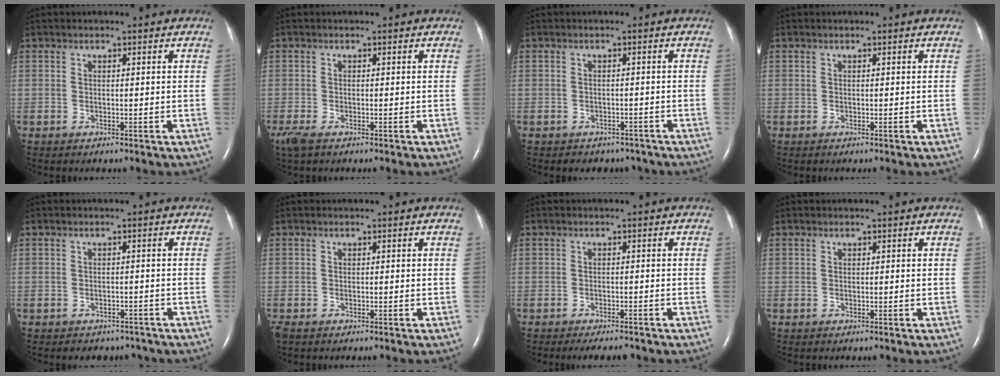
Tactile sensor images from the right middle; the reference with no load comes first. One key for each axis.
{"total": 3.6, "fx": -2.4, "fy": 1.3, "fz": 2.4, "tx": -0.061, "ty": -0.014, "tz": -0.043}
{"total": 4.6, "fx": -3.9, "fy": 2.4, "fz": 0.4, "tx": -0.005, "ty": 0.010, "tz": -0.041}
{"total": 0.0}
{"total": 4.5, "fx": -3.9, "fy": 2.2, "fz": 0.4, "tx": -0.005, "ty": 0.010, "tz": -0.041}
{"total": 1.2, "fx": -0.9, "fy": 0.6, "fz": 0.6, "tx": -0.016, "ty": -0.003, "tz": -0.013}
{"total": 4.3, "fx": -3.8, "fy": 1.0, "fz": 1.8, "tx": -0.021, "ty": -0.005, "tz": -0.050}
{"total": 0.0}